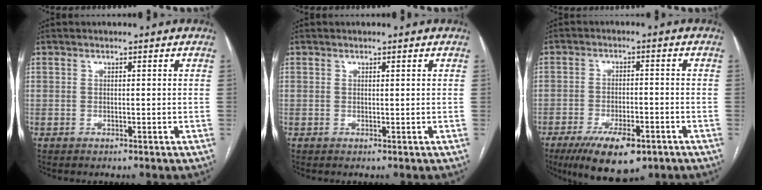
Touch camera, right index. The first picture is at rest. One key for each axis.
{"total": 0.0}
{"total": 10.7, "fx": -6.6, "fy": 3.7, "fz": 7.5, "tx": -0.123, "ty": -0.013, "tz": -0.104}